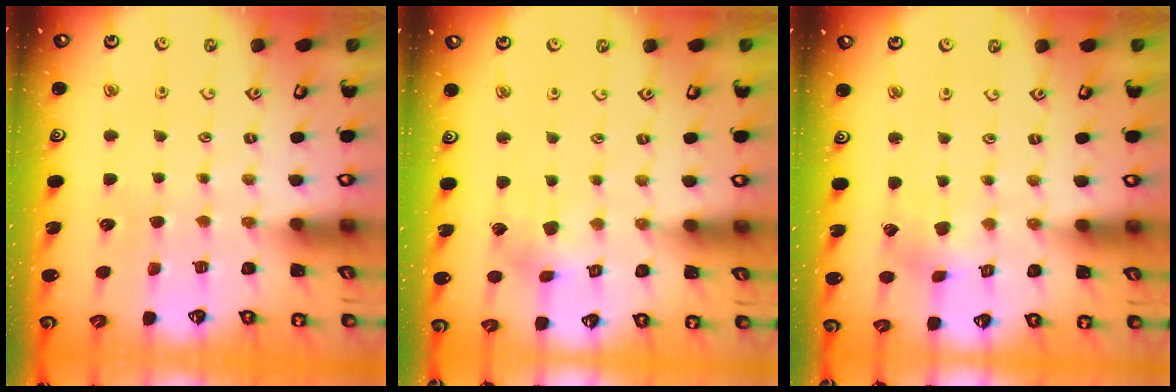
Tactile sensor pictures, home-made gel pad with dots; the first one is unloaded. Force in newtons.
{"total": 4.7, "press": 4.6, "slide": 0.6}
{"total": 2.2, "press": 2.2, "slide": 0.2}